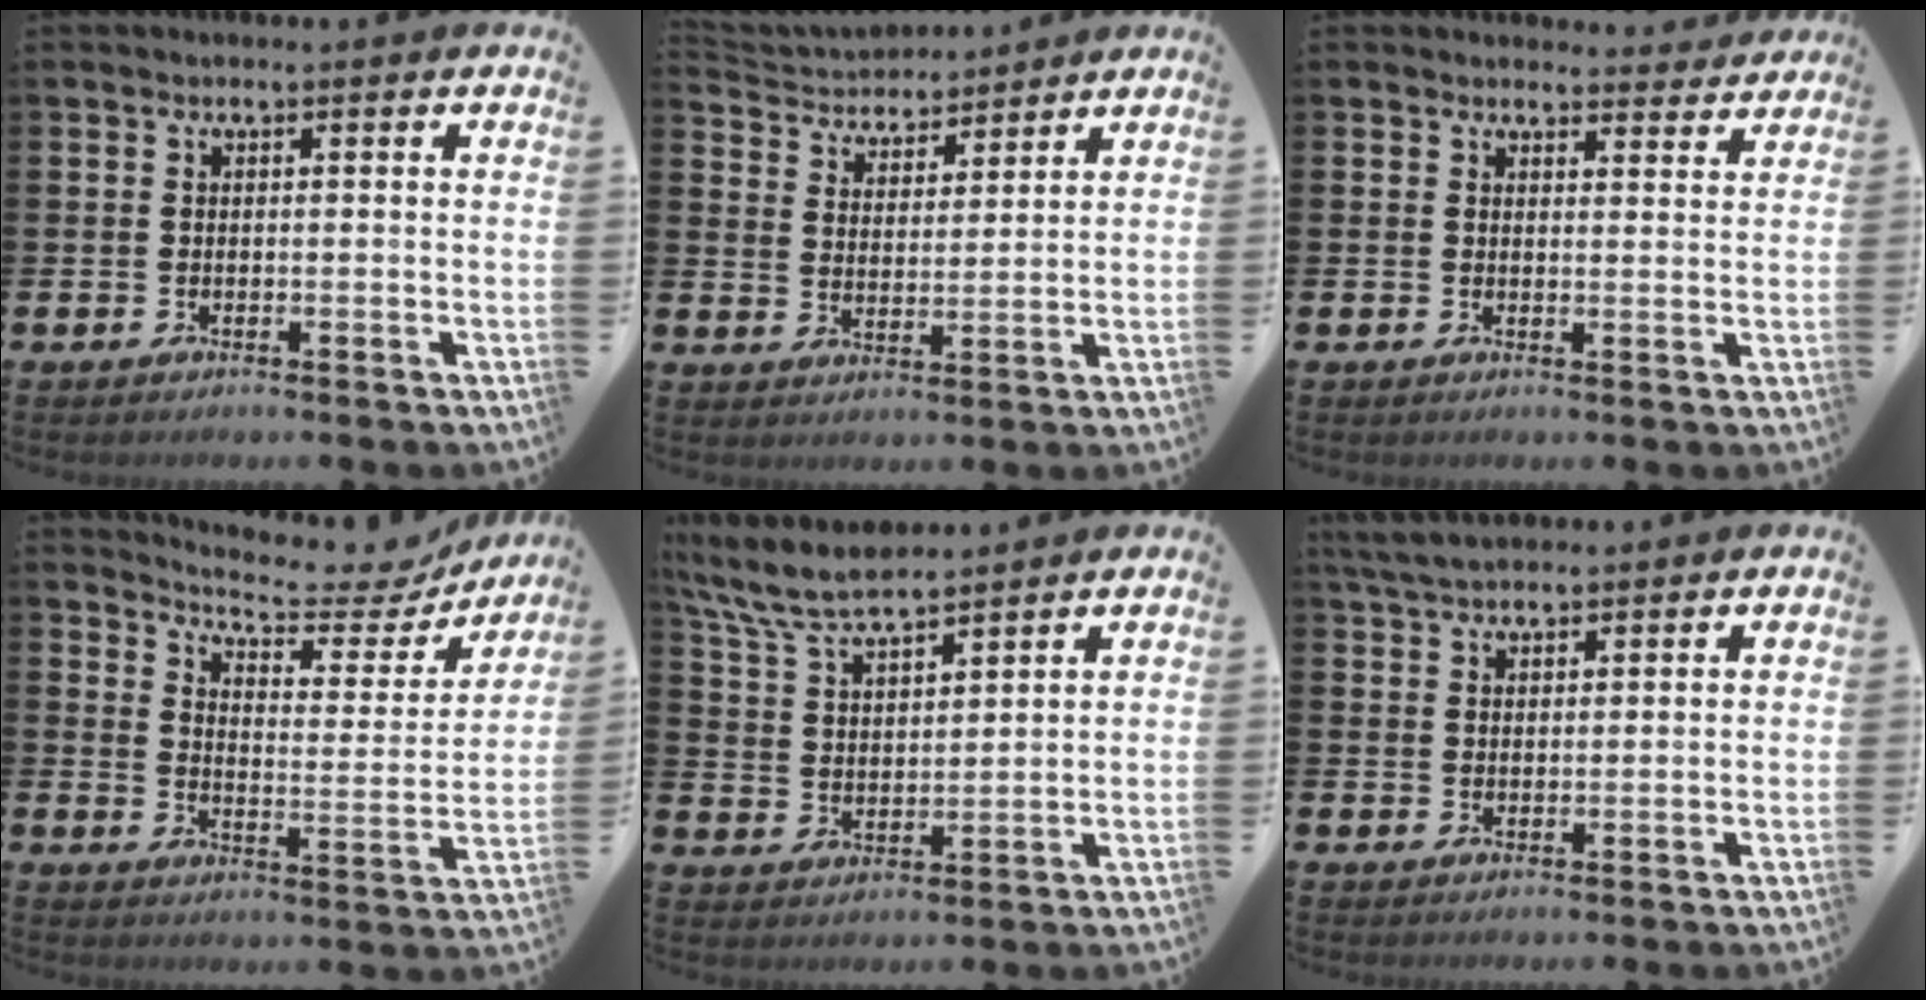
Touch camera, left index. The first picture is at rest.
{"total": 4.1, "force": [3.8, 1.4, -0.6], "torque": [-0.014, -0.027, 0.065]}
{"total": 2.8, "force": [2.7, 0.6, -0.1], "torque": [0.006, -0.018, 0.048]}
{"total": 6.8, "force": [6.3, 1.6, 2.0], "torque": [-0.051, -0.054, 0.102]}
{"total": 7.4, "force": [6.9, 0.9, 2.4], "torque": [-0.076, -0.030, 0.125]}
{"total": 4.3, "force": [3.9, 1.0, 1.3], "torque": [-0.033, -0.009, 0.074]}